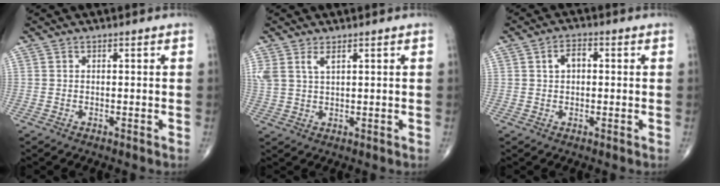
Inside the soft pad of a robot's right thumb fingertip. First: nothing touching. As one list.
[{"total": 3.8, "force": [2.1, 1.5, 2.8], "torque": [-0.064, 0.000, 0.050]}, {"total": 3.6, "force": [0.7, 2.3, 2.7], "torque": [-0.043, 0.012, 0.007]}]